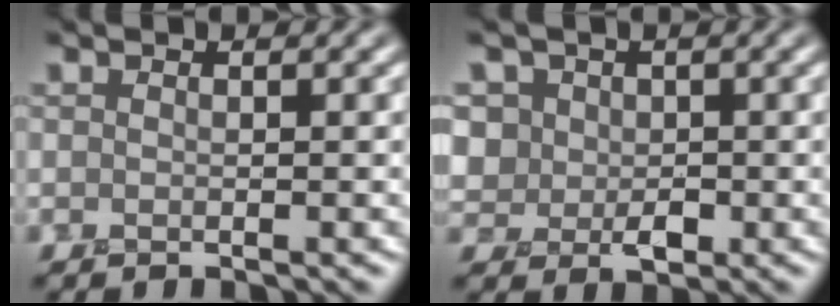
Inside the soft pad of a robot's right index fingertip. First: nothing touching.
{"total": 3.2, "force": [1.1, 2.9, 0.8], "torque": [-0.017, 0.007, 0.013]}